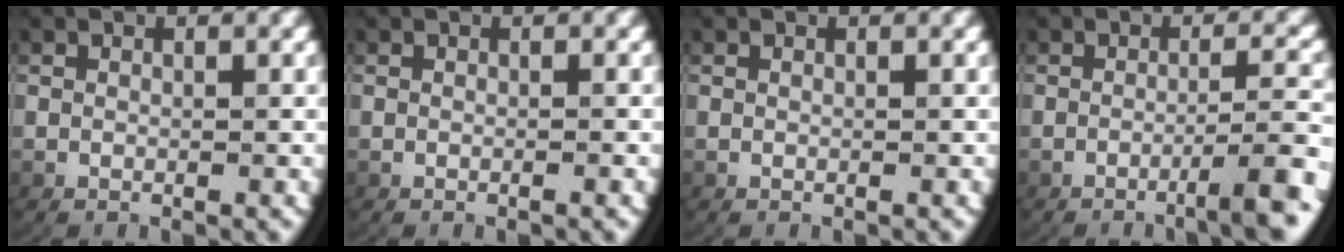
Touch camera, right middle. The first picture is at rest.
{"total": 0.0}
{"total": 0.0}
{"total": 4.0, "force": [-2.0, 0.4, 3.5], "torque": [-0.050, 0.006, -0.033]}